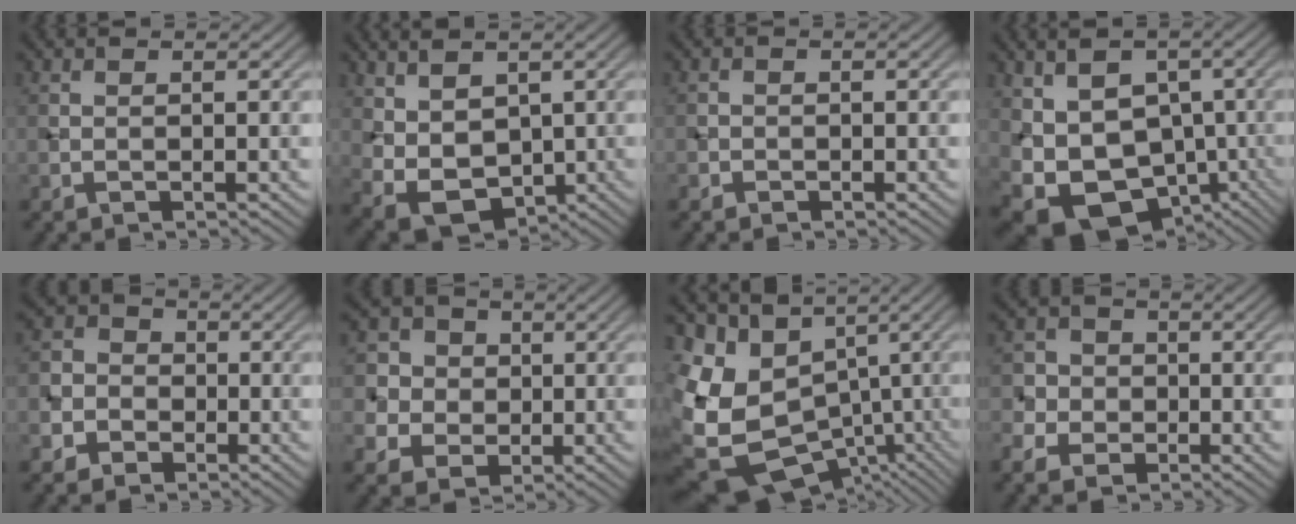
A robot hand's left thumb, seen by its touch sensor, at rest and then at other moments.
{"total": 7.5, "force": [1.6, 5.2, 5.1], "torque": [-0.120, -0.009, 0.038]}
{"total": 1.0, "force": [-0.6, 0.8, 0.0], "torque": [0.006, -0.005, -0.016]}
{"total": 13.1, "force": [-1.5, 9.9, 8.5], "torque": [-0.154, -0.018, -0.001]}
{"total": 5.5, "force": [-2.5, 4.5, 1.8], "torque": [-0.042, -0.003, -0.065]}
{"total": 6.2, "force": [0.3, 5.9, 1.9], "torque": [-0.063, 0.011, -0.013]}
{"total": 16.6, "force": [-5.0, 12.9, 9.2], "torque": [-0.252, -0.026, -0.041]}
{"total": 5.8, "force": [-2.4, 5.0, 1.7], "torque": [-0.046, -0.005, -0.067]}